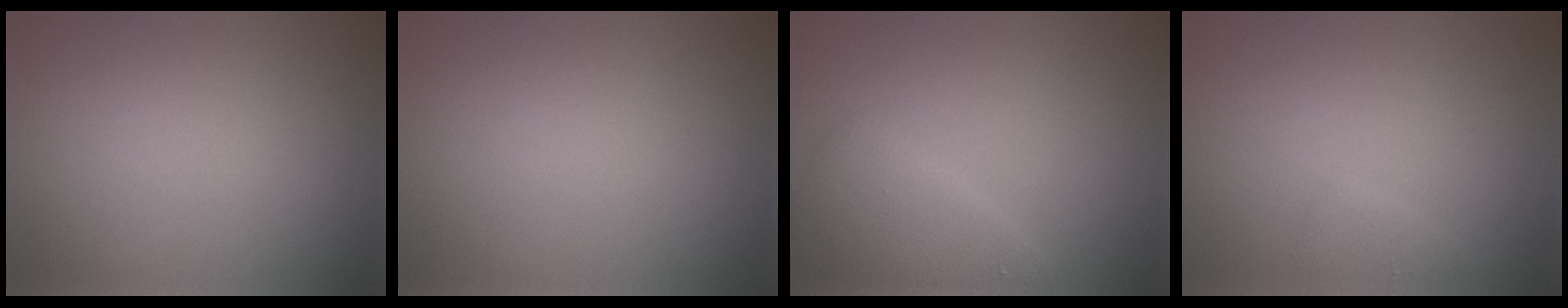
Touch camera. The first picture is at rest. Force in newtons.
{"total": 0.0}
{"total": 3.4, "press": 3.4, "slide": 0.2}
{"total": 1.1, "press": 1.1, "slide": 0.0}